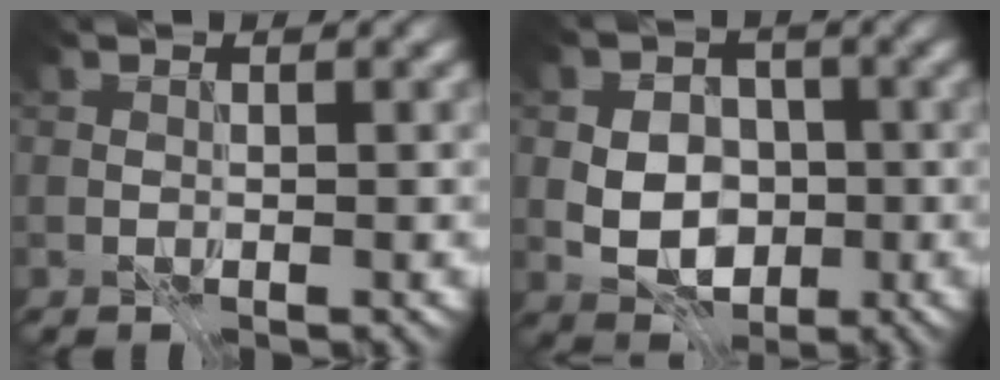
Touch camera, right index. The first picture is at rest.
{"total": 6.1, "force": [-1.2, 4.6, 3.8], "torque": [-0.041, 0.002, -0.036]}